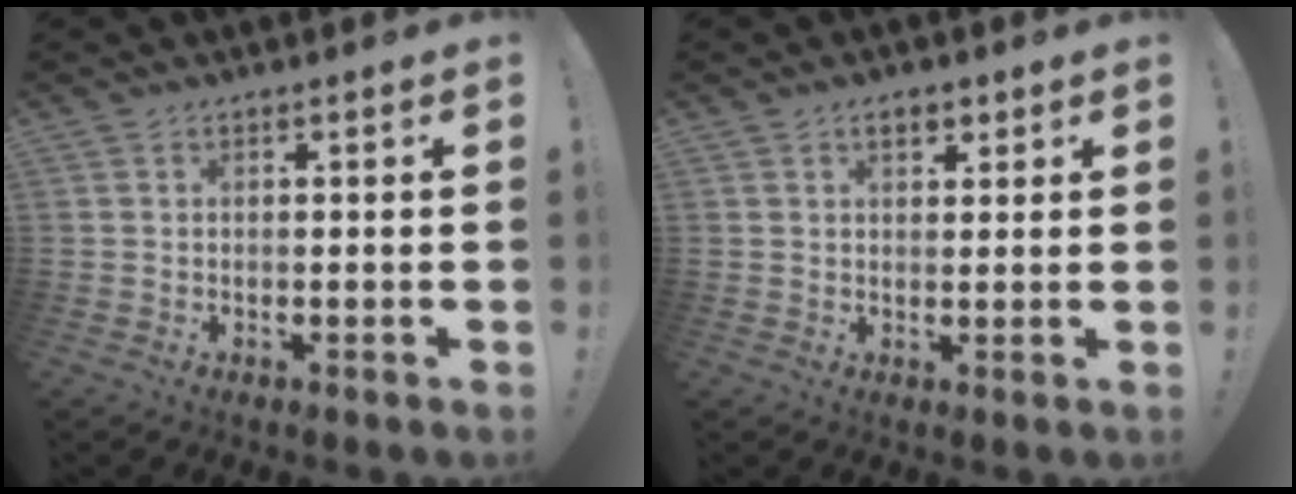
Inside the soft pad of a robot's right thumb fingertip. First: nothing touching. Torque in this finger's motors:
{"motor_torque": [0.12, 0.05, 0.04, -0.03, 0.00]}